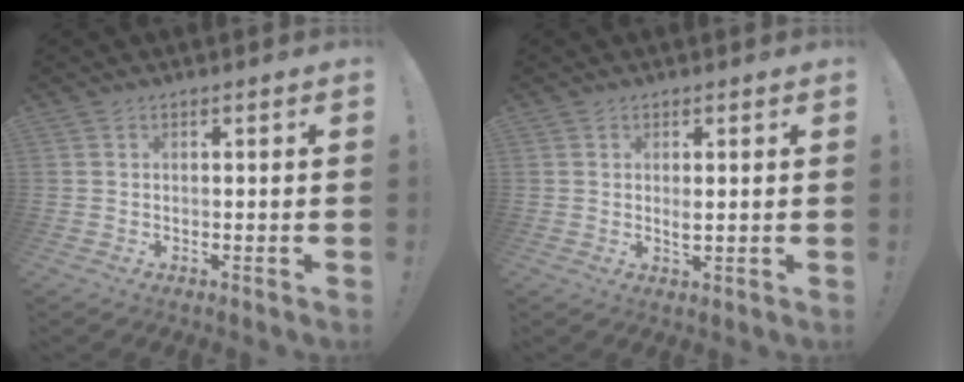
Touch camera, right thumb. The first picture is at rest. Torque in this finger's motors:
{"motor_torque": [1.64, 1.47, 1.08, -0.12, 0.08]}